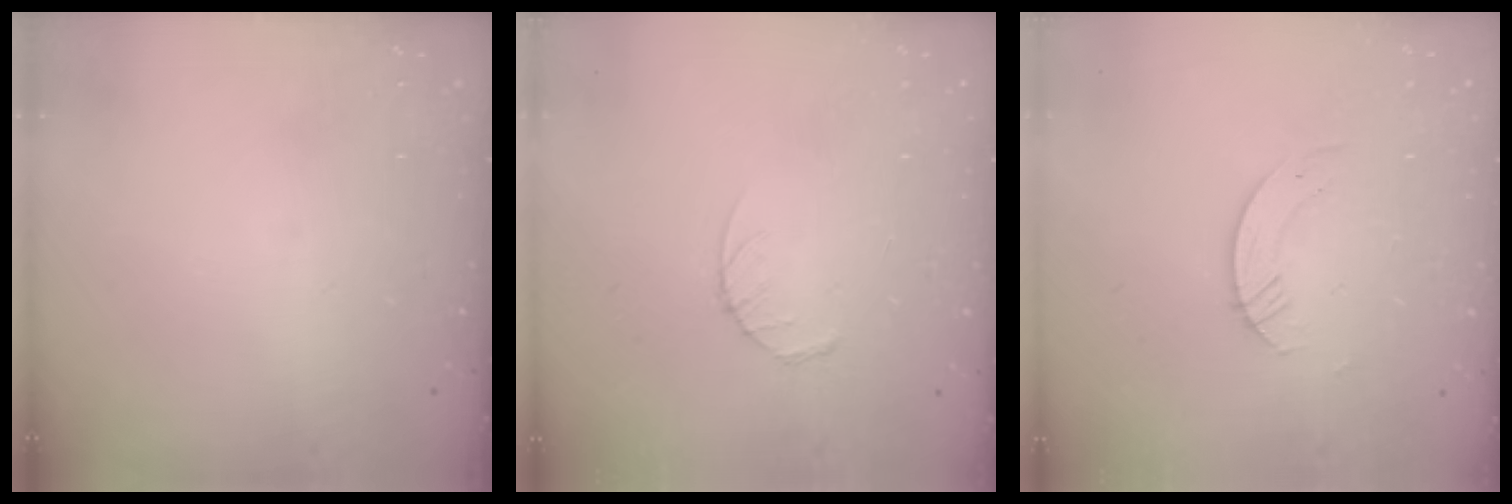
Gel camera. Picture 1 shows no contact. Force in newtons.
{"total": 3.2, "press": 3.2, "slide": 0.5}
{"total": 2.2, "press": 2.2, "slide": 0.2}